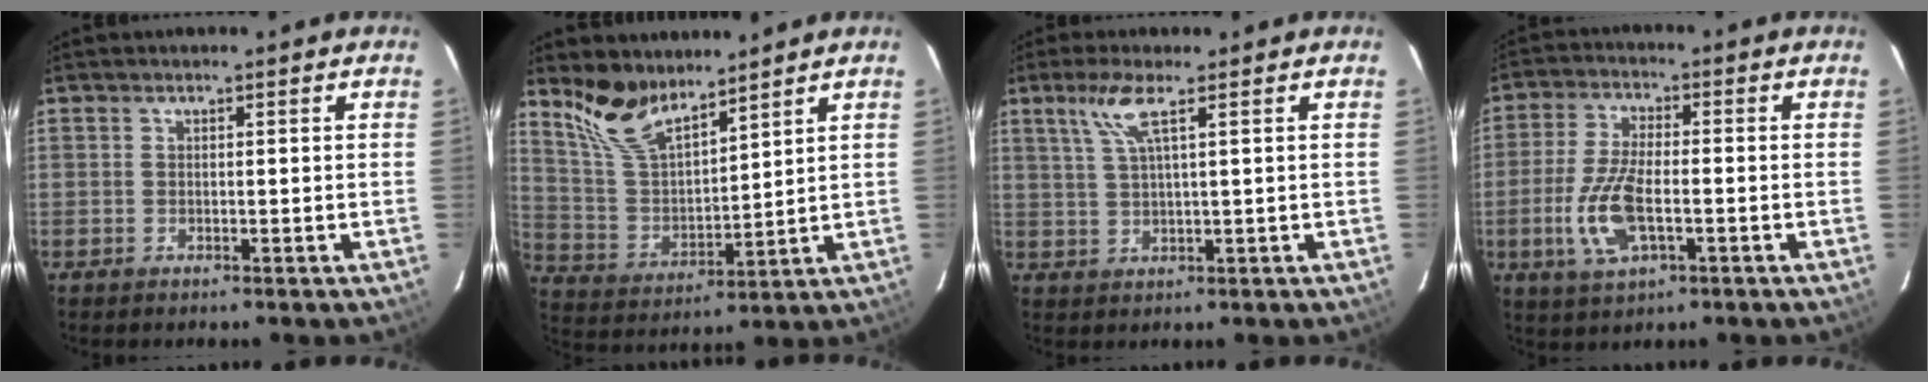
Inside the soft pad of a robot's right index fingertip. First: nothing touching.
{"total": 11.4, "force": [9.1, 4.1, 5.5], "torque": [-0.116, 0.006, 0.190]}
{"total": 4.9, "force": [2.5, 0.1, 4.2], "torque": [-0.088, 0.004, 0.056]}
{"total": 10.2, "force": [-2.9, 4.1, 8.9], "torque": [-0.193, -0.004, -0.054]}